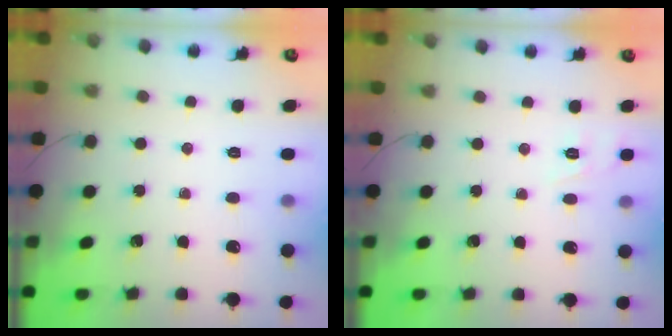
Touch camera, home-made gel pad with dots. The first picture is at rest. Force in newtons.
{"total": 5.8, "press": 5.5, "slide": 1.9}